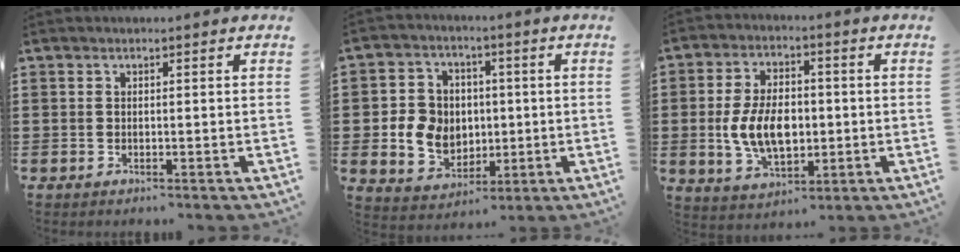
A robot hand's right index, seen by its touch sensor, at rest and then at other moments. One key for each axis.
{"total": 7.2, "fx": -0.1, "fy": 6.6, "fz": 2.7, "tx": -0.072, "ty": 0.016, "tz": -0.002}
{"total": 9.2, "fx": -0.8, "fy": 5.7, "fz": 7.2, "tx": -0.141, "ty": 0.001, "tz": -0.019}